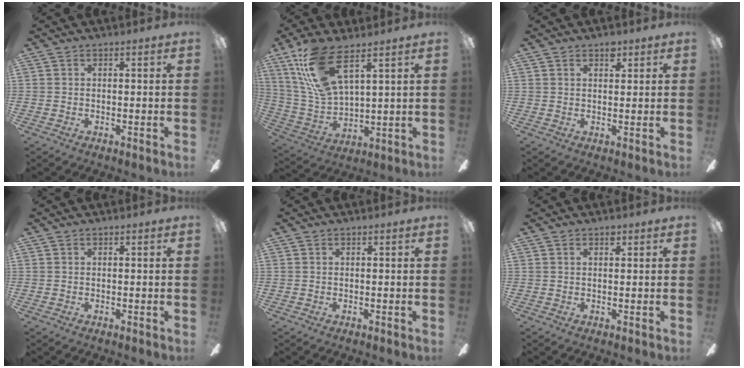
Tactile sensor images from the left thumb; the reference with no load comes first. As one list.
[{"total": 15.8, "force": [9.5, 5.6, 11.2], "torque": [-0.256, -0.029, 0.170]}, {"total": 2.8, "force": [1.7, 1.4, 1.7], "torque": [-0.014, -0.005, 0.024]}, {"total": 0.0}, {"total": 0.0}, {"total": 1.4, "force": [0.7, 0.8, 1.0], "torque": [-0.013, 0.000, 0.011]}]